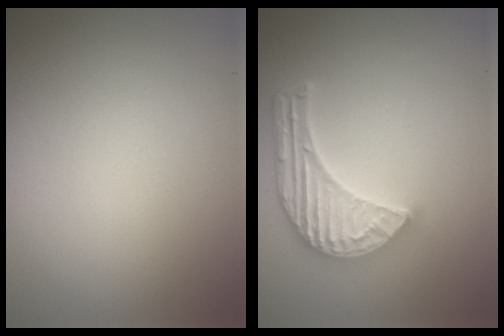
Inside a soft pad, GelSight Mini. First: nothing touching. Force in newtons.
{"total": 5.4, "press": 4.5, "slide": 3.0}